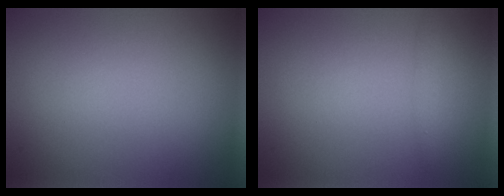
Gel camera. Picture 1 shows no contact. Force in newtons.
{"total": 0.8, "press": 0.8, "slide": 0.0}